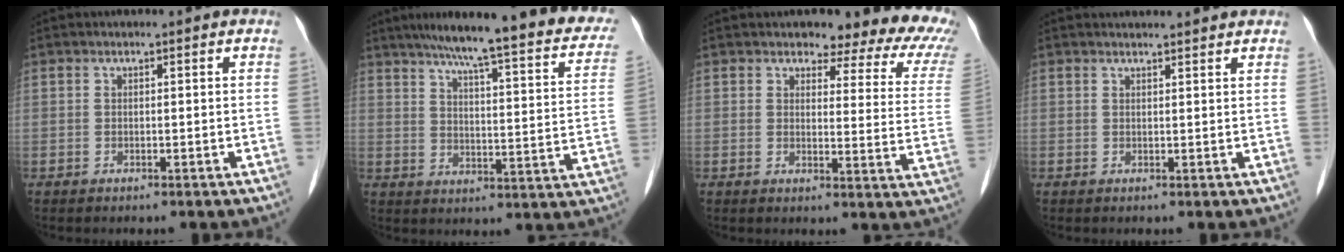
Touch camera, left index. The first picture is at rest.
{"total": 25.1, "force": [20.5, 3.6, 14.1], "torque": [-0.195, -0.011, 0.250]}
{"total": 14.8, "force": [13.1, 4.4, 5.2], "torque": [-0.030, -0.060, 0.114]}
{"total": 6.5, "force": [6.3, 0.6, 1.5], "torque": [-0.014, 0.025, 0.064]}